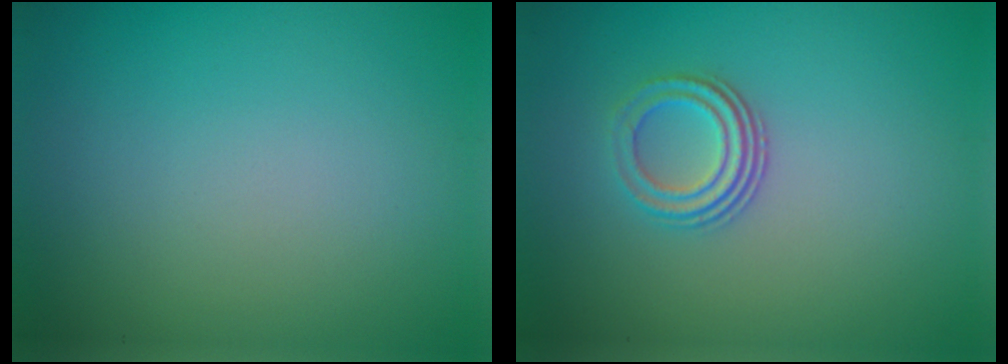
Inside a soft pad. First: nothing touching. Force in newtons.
{"total": 2.8, "press": 2.1, "slide": 1.9}